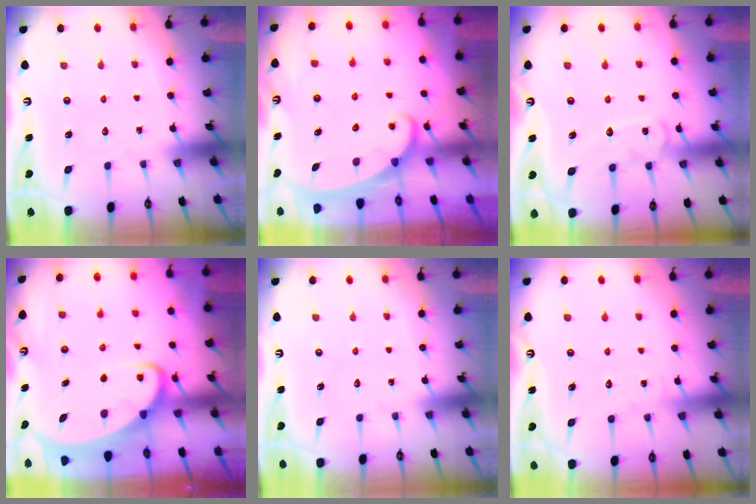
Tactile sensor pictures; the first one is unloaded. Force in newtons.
{"total": 2.5, "press": 2.5, "slide": 0.4}
{"total": 10.0, "press": 10.0, "slide": 0.7}
{"total": 3.7, "press": 3.7, "slide": 0.4}
{"total": 0.0}
{"total": 3.5, "press": 3.5, "slide": 0.3}